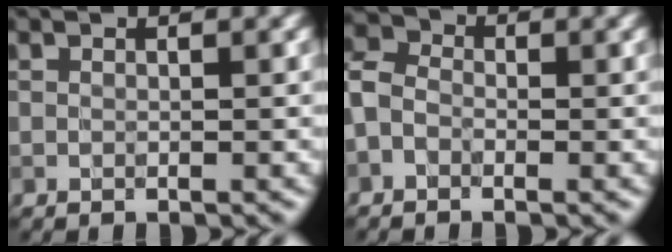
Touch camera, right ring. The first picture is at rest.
{"total": 2.1, "force": [-1.4, 1.4, 0.6], "torque": [-0.014, 0.017, -0.025]}